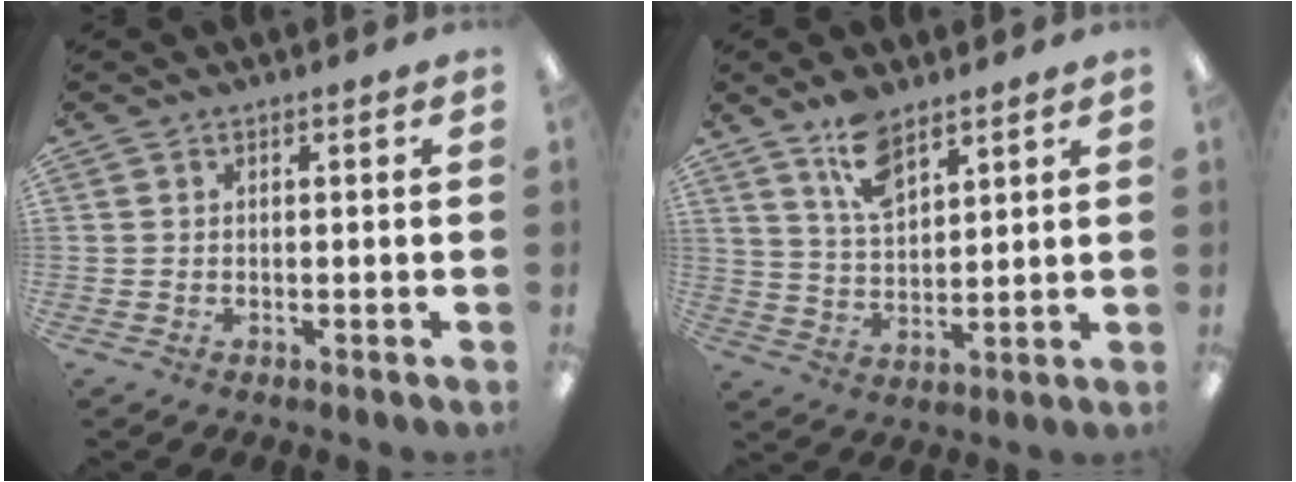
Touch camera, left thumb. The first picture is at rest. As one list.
[{"total": 10.1, "force": [7.1, 4.6, 5.5], "torque": [-0.103, -0.028, 0.129]}]